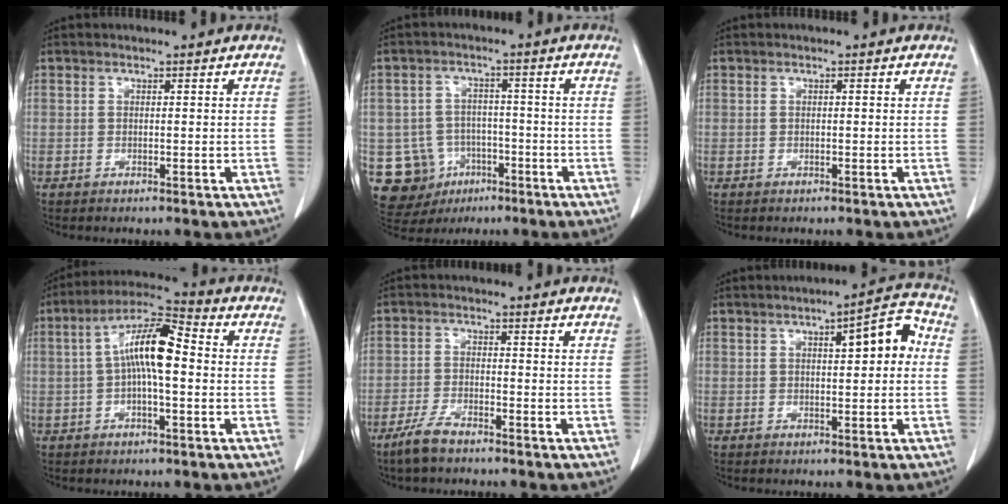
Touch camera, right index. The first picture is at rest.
{"total": 10.8, "force": [-3.7, 9.9, 1.9], "torque": [-0.054, 0.029, -0.042]}
{"total": 0.0}
{"total": 10.2, "force": [0.4, 2.4, 9.9], "torque": [-0.186, 0.031, 0.001]}
{"total": 4.0, "force": [-3.2, 0.9, 2.2], "torque": [-0.053, -0.004, -0.063]}
{"total": 6.9, "force": [1.4, 1.8, 6.5], "torque": [-0.084, 0.029, 0.014]}